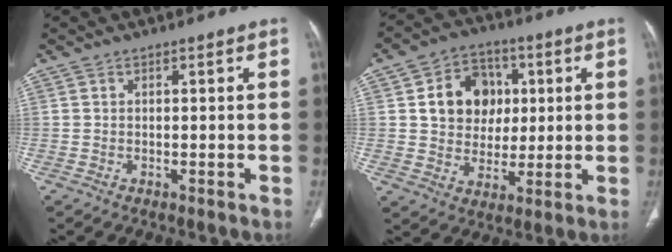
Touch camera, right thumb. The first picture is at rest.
{"total": 12.5, "force": [2.7, 10.5, 6.3], "torque": [-0.054, 0.002, 0.046]}